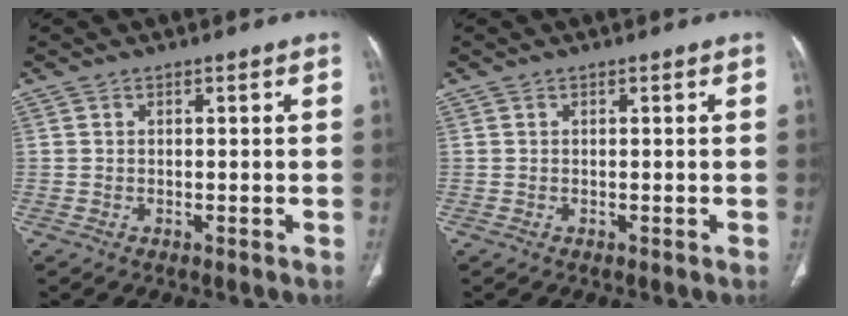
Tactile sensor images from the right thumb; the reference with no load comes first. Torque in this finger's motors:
{"motor_torque": [0.21, 0.07, -0.07, -0.18, 0.03]}